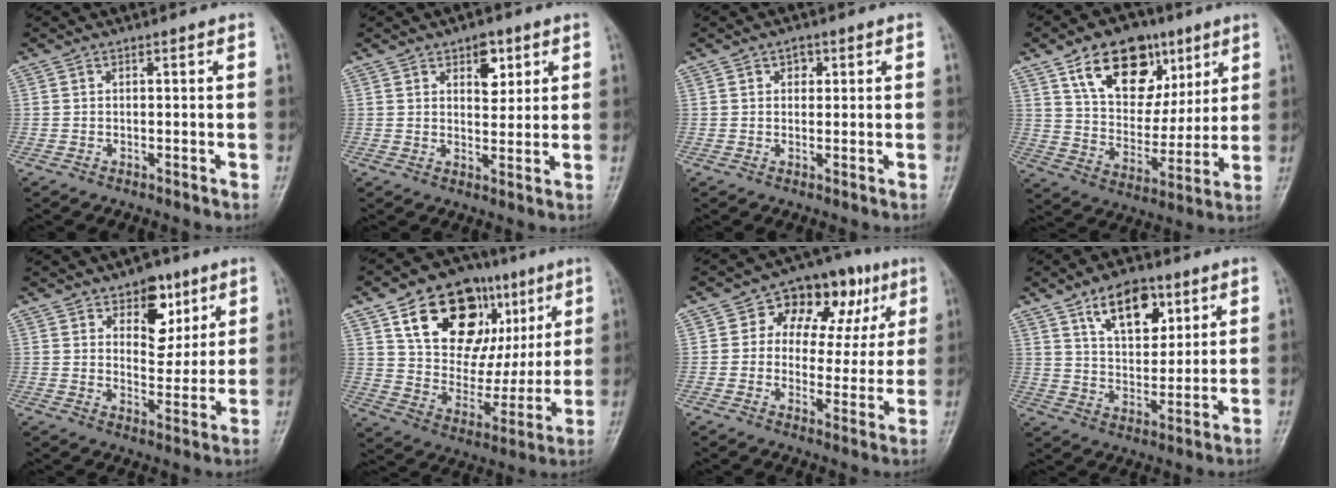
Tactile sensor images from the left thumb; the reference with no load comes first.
{"total": 5.4, "force": [2.7, 3.2, 3.4], "torque": [-0.022, -0.013, 0.037]}
{"total": 2.2, "force": [0.9, 1.6, 1.1], "torque": [-0.003, 0.000, 0.009]}
{"total": 17.7, "force": [9.3, 11.4, 9.9], "torque": [-0.112, -0.034, 0.163]}
{"total": 9.3, "force": [4.9, 5.8, 5.4], "torque": [-0.037, -0.025, 0.073]}
{"total": 24.2, "force": [10.5, 15.3, 15.5], "torque": [-0.184, -0.013, 0.177]}
{"total": 15.0, "force": [5.3, 9.9, 9.9], "torque": [-0.078, 0.014, 0.073]}
{"total": 12.1, "force": [6.4, 6.8, 7.8], "torque": [-0.091, -0.034, 0.110]}